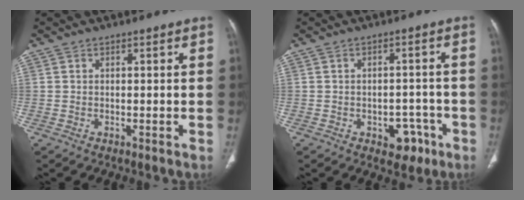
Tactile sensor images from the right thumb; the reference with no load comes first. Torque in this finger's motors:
{"motor_torque": [1.99, 1.77, 0.58, -0.76, -0.08]}